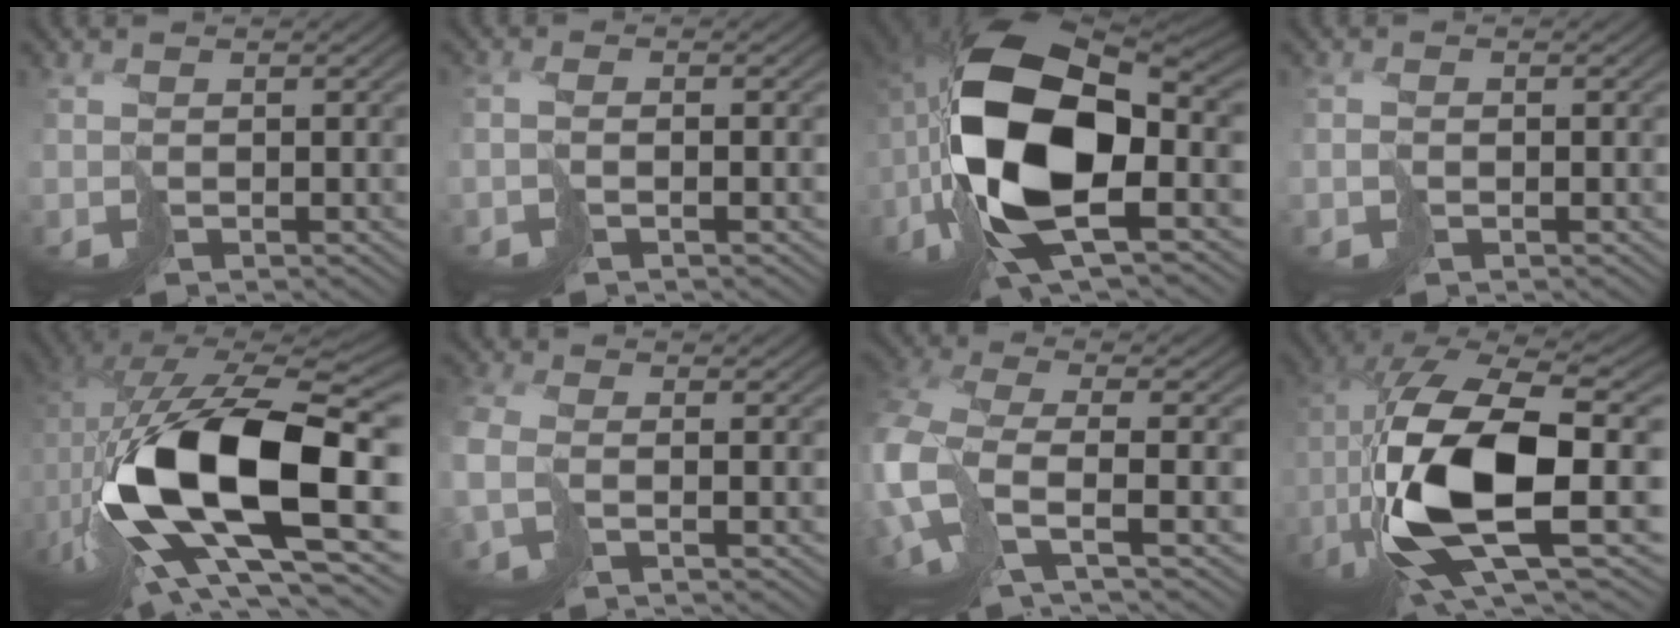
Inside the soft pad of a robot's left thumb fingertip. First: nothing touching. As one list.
[{"total": 2.5, "force": [-0.9, 0.8, 2.2], "torque": [-0.042, -0.004, -0.021]}, {"total": 17.6, "force": [-1.9, 9.9, 14.5], "torque": [-0.323, -0.019, -0.020]}, {"total": 1.0, "force": [-0.3, 0.5, 0.8], "torque": [-0.017, -0.001, -0.005]}, {"total": 19.0, "force": [-0.4, 10.4, 15.9], "torque": [-0.323, -0.033, 0.011]}, {"total": 4.3, "force": [-0.8, 2.3, 3.6], "torque": [-0.107, -0.013, -0.021]}, {"total": 10.4, "force": [-1.6, 5.1, 9.0], "torque": [-0.243, -0.027, -0.027]}, {"total": 17.6, "force": [-1.6, 8.7, 15.2], "torque": [-0.334, -0.010, -0.016]}]